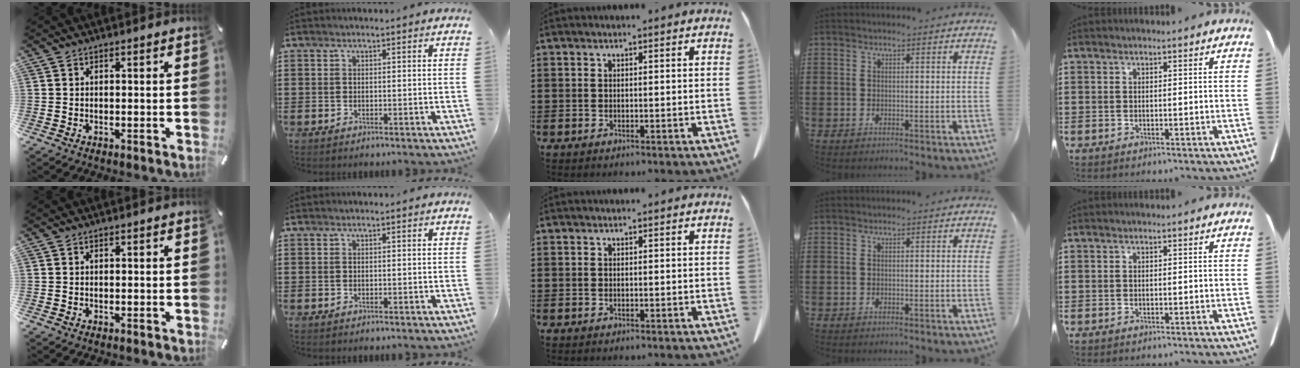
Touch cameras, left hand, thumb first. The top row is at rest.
{}